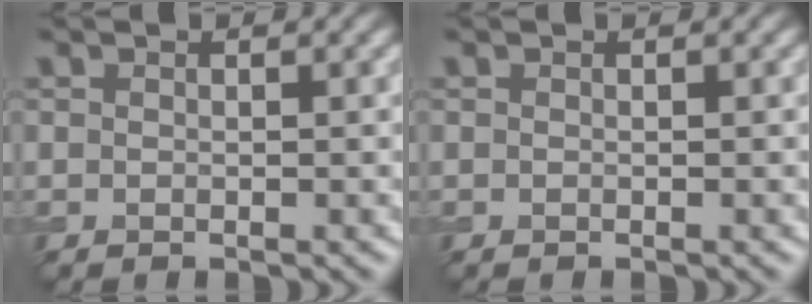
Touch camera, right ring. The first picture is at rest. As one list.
[{"total": 0.0}]